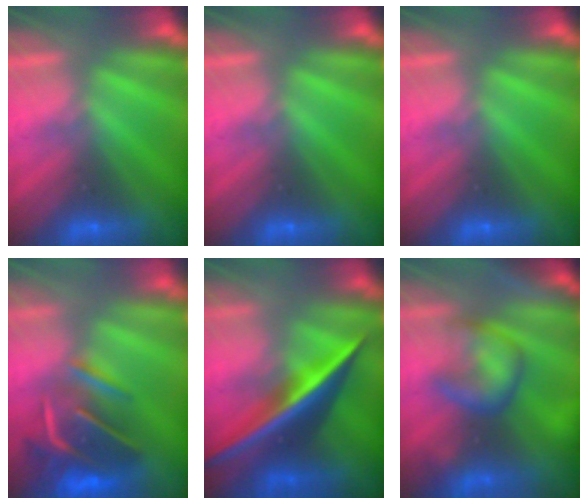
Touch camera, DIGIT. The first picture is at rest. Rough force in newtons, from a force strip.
{"total": 0.0}
{"total": 0.0}
{"total": 7.8}
{"total": 2.7}
{"total": 13.7}